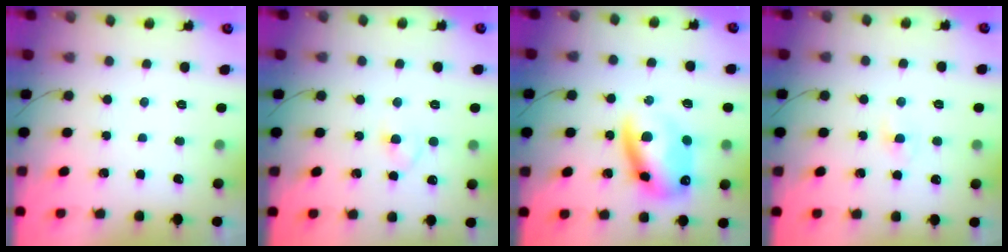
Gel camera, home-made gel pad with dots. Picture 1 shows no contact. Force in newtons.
{"total": 2.3, "press": 2.1, "slide": 1.0}
{"total": 14.0, "press": 13.5, "slide": 3.8}
{"total": 2.1, "press": 1.9, "slide": 0.7}